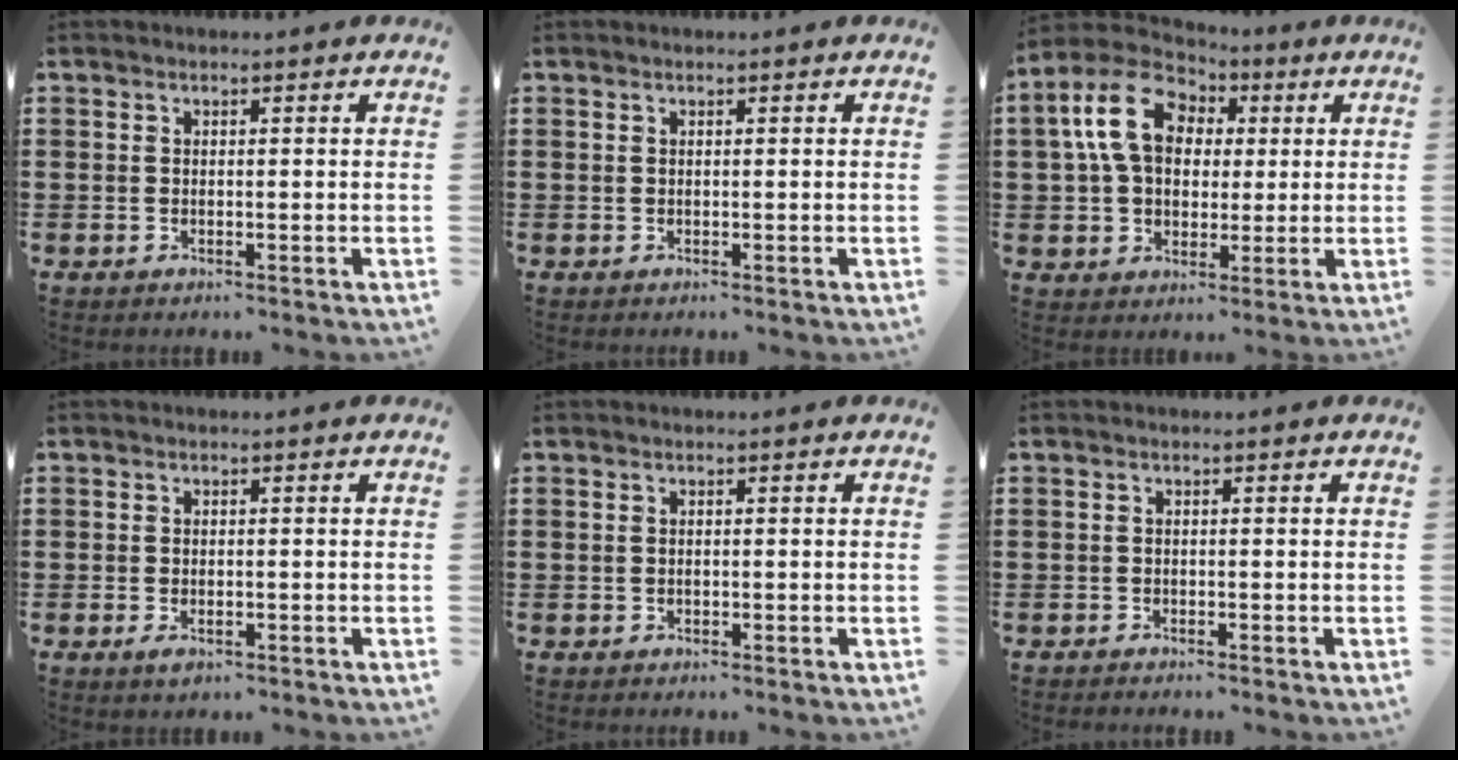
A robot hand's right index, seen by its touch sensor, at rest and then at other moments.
{"total": 0.0}
{"total": 11.4, "force": [2.8, 8.5, 7.1], "torque": [-0.177, 0.017, 0.047]}
{"total": 1.4, "force": [-0.5, 0.7, 1.2], "torque": [-0.023, -0.001, -0.009]}
{"total": 0.0}
{"total": 0.7, "force": [-0.7, 0.0, 0.0], "torque": [0.000, -0.002, -0.014]}